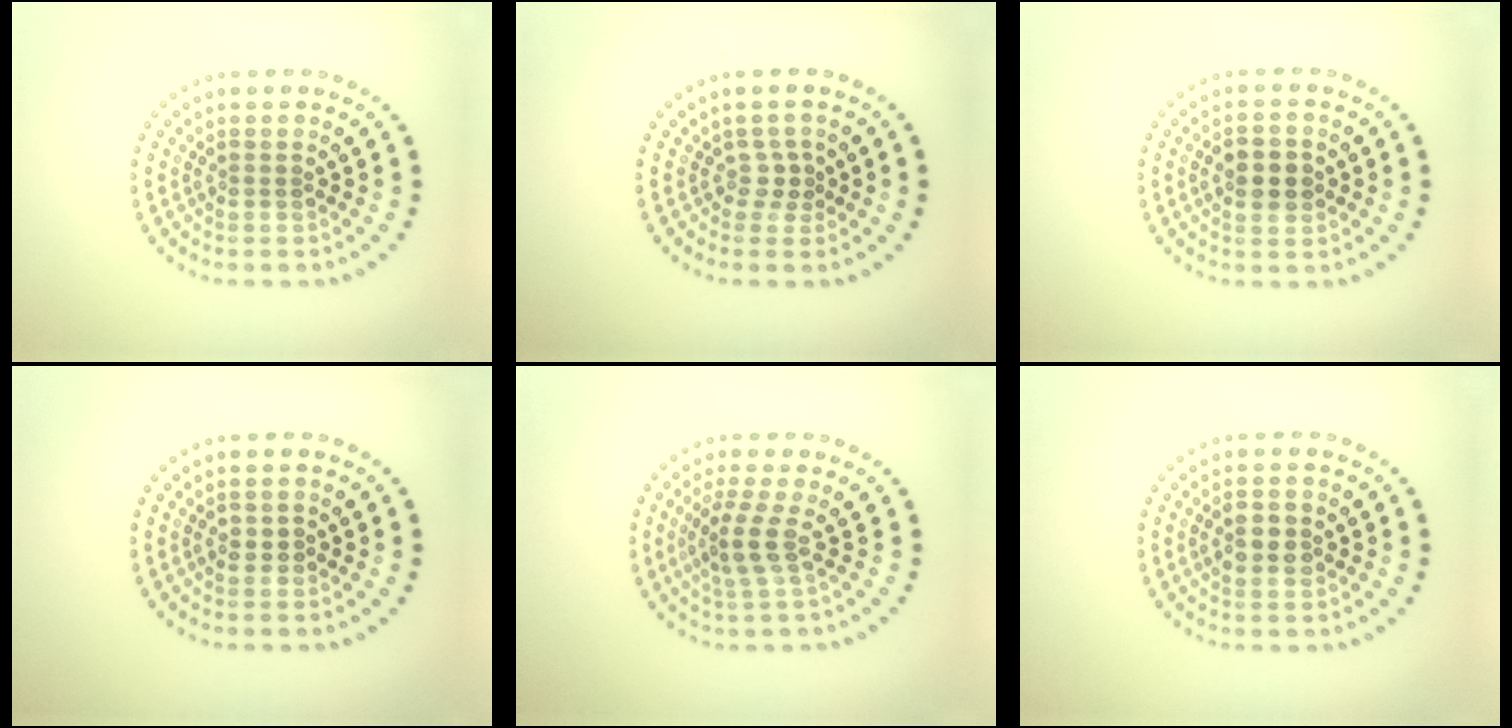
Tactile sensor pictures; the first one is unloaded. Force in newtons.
{"total": 1.4, "press": 0.9, "slide": 1.1}
{"total": 3.7, "press": 3.7, "slide": 0.2}
{"total": 1.0, "press": 1.0, "slide": 0.2}
{"total": 2.8, "press": 2.4, "slide": 1.4}
{"total": 2.9, "press": 2.9, "slide": 0.3}